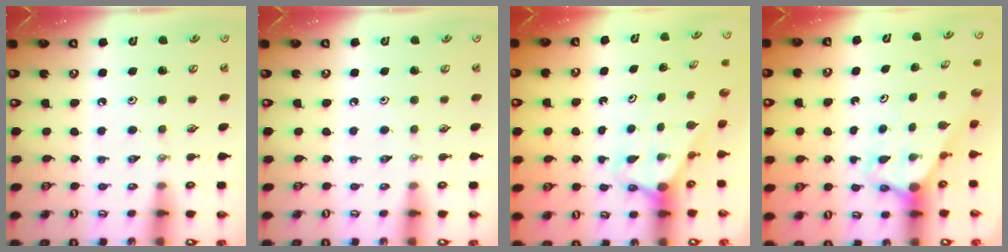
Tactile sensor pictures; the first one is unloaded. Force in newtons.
{"total": 0.0}
{"total": 2.7, "press": 2.7, "slide": 0.0}
{"total": 2.8, "press": 2.8, "slide": 0.2}